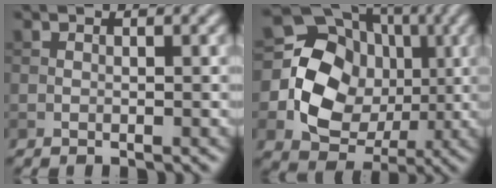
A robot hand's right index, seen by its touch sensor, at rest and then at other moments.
{"total": 13.5, "force": [-0.2, 11.6, 7.1], "torque": [-0.120, -0.001, -0.022]}